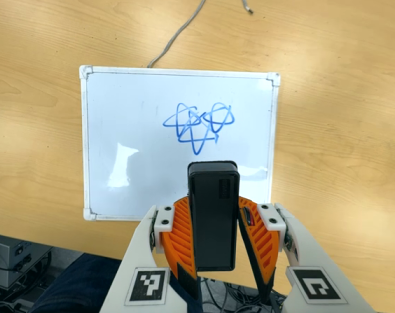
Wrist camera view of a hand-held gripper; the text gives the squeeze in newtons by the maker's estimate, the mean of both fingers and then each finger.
{"total": 5.8, "left": 5.6, "right": 6.1}